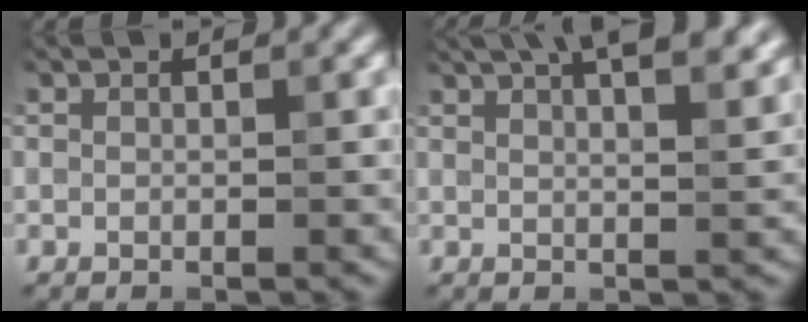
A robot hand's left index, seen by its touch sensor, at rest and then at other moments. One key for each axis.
{"total": 10.6, "fx": 6.7, "fy": 4.3, "fz": 7.0, "tx": -0.055, "ty": 0.053, "tz": 0.058}